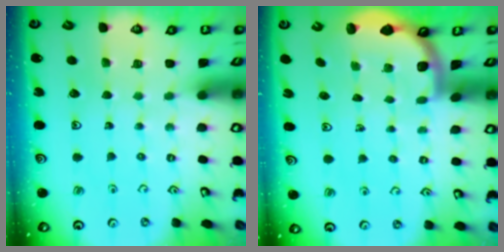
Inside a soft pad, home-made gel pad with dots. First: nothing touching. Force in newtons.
{"total": 1.6, "press": 1.6, "slide": 0.1}